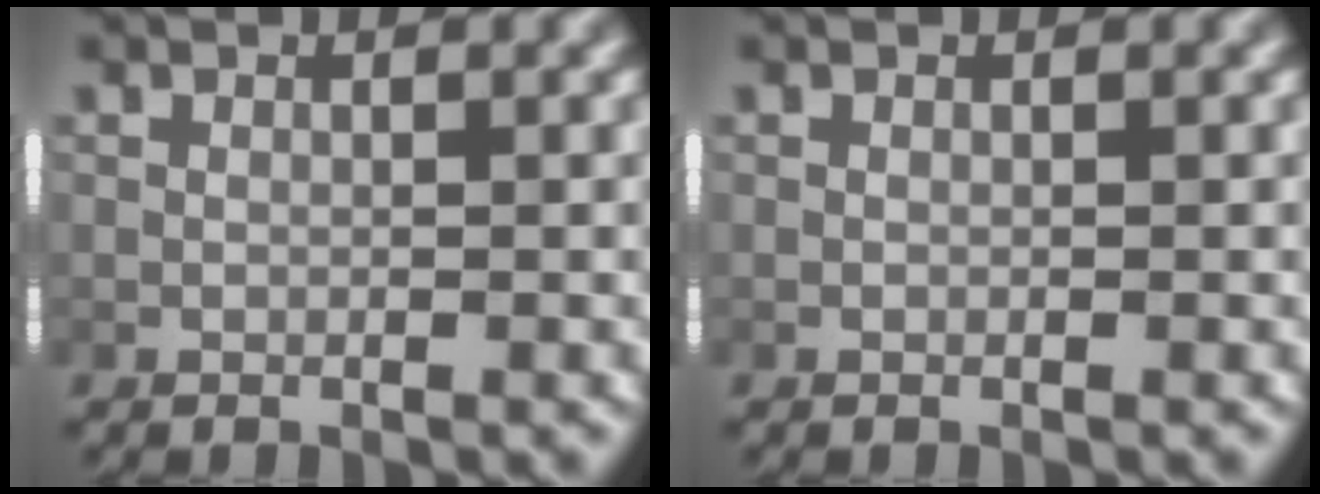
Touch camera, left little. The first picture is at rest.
{"total": 0.0}